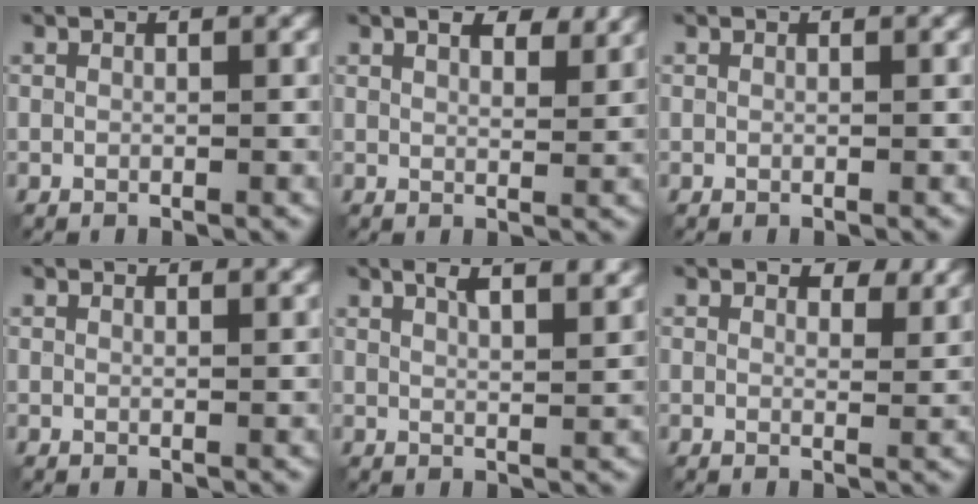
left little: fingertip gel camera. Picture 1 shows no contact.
{"total": 3.7, "force": [2.7, 1.3, 2.2], "torque": [-0.038, 0.003, 0.040]}
{"total": 0.0}
{"total": 1.9, "force": [1.7, 0.4, 0.6], "torque": [-0.010, 0.003, 0.015]}
{"total": 7.1, "force": [4.6, 2.6, 4.7], "torque": [-0.037, 0.031, 0.037]}
{"total": 3.1, "force": [2.4, 1.3, 1.4], "torque": [-0.025, -0.001, 0.031]}